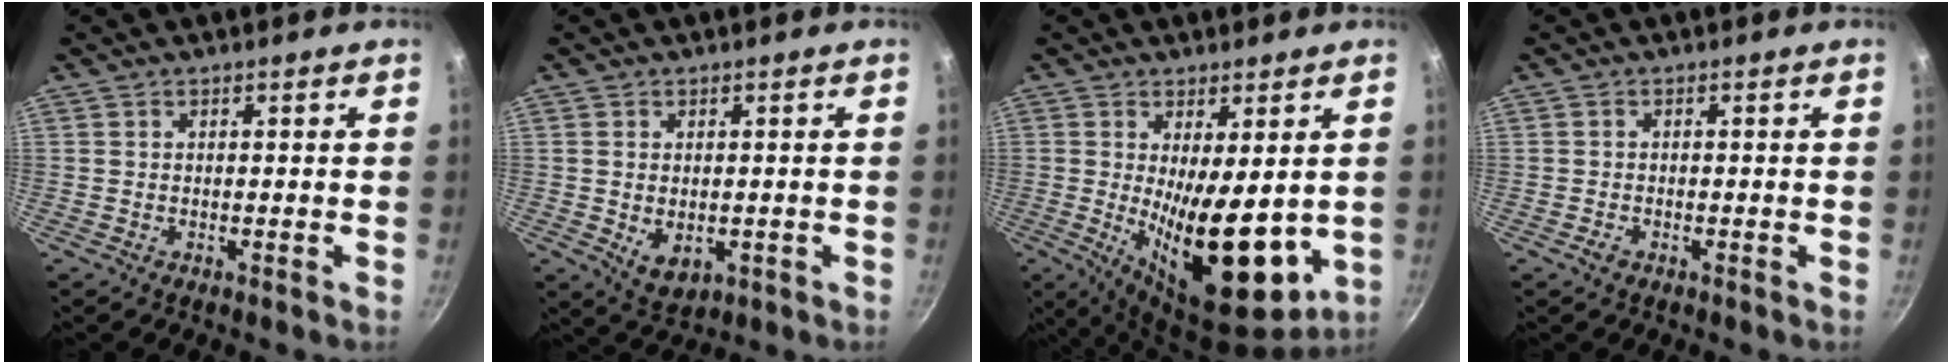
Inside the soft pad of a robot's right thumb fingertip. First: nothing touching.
{"total": 5.5, "force": [-0.6, 3.7, 3.9], "torque": [-0.058, -0.012, 0.000]}
{"total": 16.5, "force": [-0.7, 6.6, 15.1], "torque": [-0.210, -0.033, 0.008]}
{"total": 1.4, "force": [-0.8, 0.9, 0.6], "torque": [-0.009, 0.004, -0.014]}